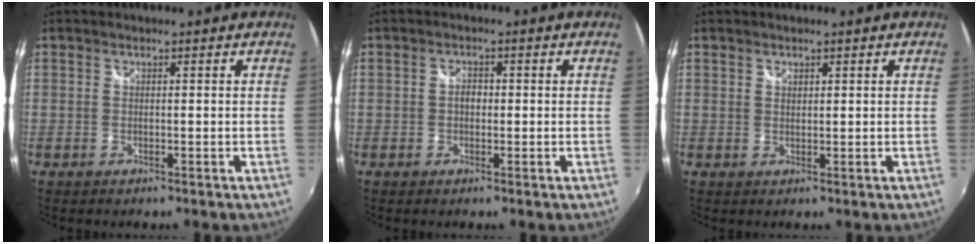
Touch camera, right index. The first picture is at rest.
{"total": 1.8, "force": [-0.2, 1.3, 1.2], "torque": [-0.020, 0.005, -0.006]}
{"total": 1.0, "force": [0.6, 0.7, 0.4], "torque": [-0.004, 0.002, 0.009]}